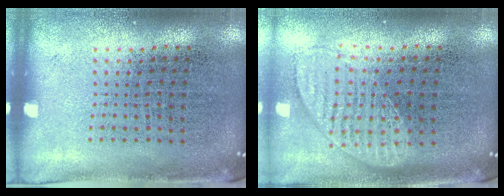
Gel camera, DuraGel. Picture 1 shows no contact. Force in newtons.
{"total": 1.1, "press": 1.1, "slide": 0.2}